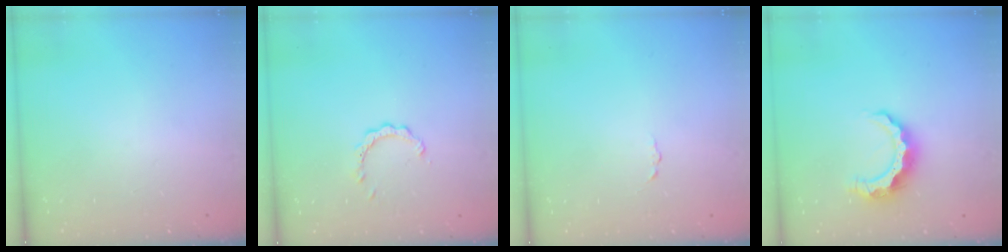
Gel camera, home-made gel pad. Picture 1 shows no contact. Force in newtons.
{"total": 2.0, "press": 2.0, "slide": 0.2}
{"total": 1.6, "press": 1.6, "slide": 0.1}
{"total": 8.8, "press": 8.8, "slide": 0.6}